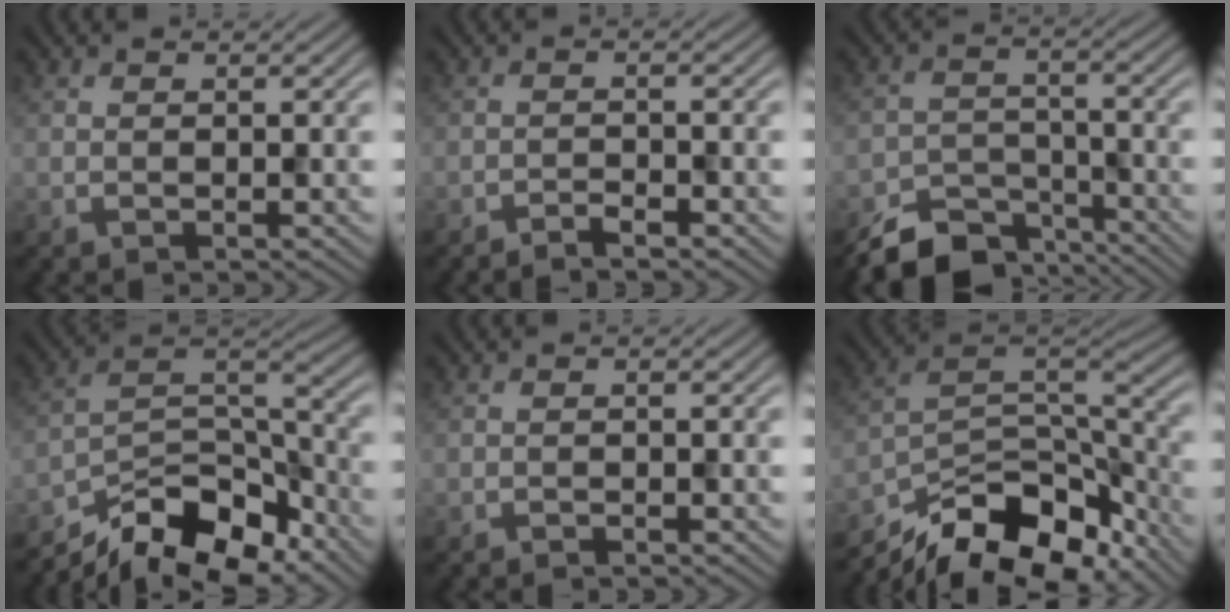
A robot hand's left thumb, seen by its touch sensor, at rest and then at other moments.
{"total": 2.0, "force": [-1.7, 0.2, 0.9], "torque": [-0.016, 0.002, -0.034]}
{"total": 8.0, "force": [-6.4, 3.7, 3.0], "torque": [-0.054, -0.011, -0.112]}
{"total": 12.8, "force": [-10.0, 4.6, 6.4], "torque": [-0.108, -0.001, -0.182]}
{"total": 0.6, "force": [-0.6, -0.1, 0.2], "torque": [-0.003, 0.002, -0.011]}
{"total": 14.3, "force": [-11.1, 5.4, 7.4], "torque": [-0.145, -0.009, -0.184]}